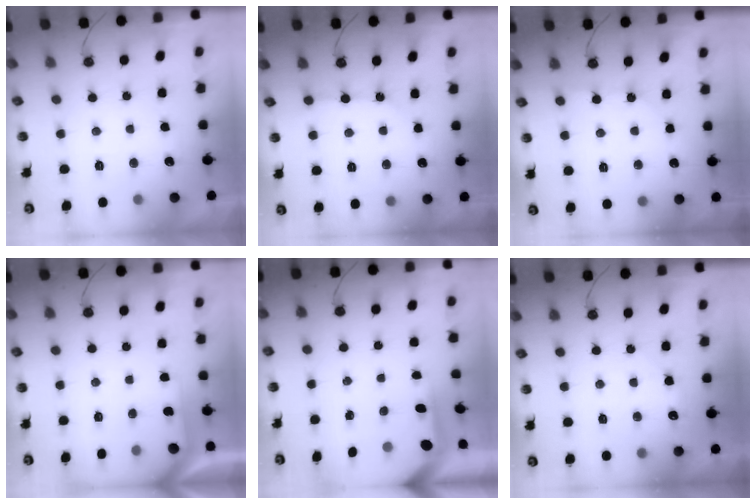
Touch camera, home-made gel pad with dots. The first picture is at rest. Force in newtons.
{"total": 4.8, "press": 4.7, "slide": 0.7}
{"total": 2.9, "press": 2.8, "slide": 0.6}
{"total": 3.6, "press": 3.6, "slide": 0.3}
{"total": 3.7, "press": 3.7, "slide": 0.3}
{"total": 4.3, "press": 4.2, "slide": 0.5}